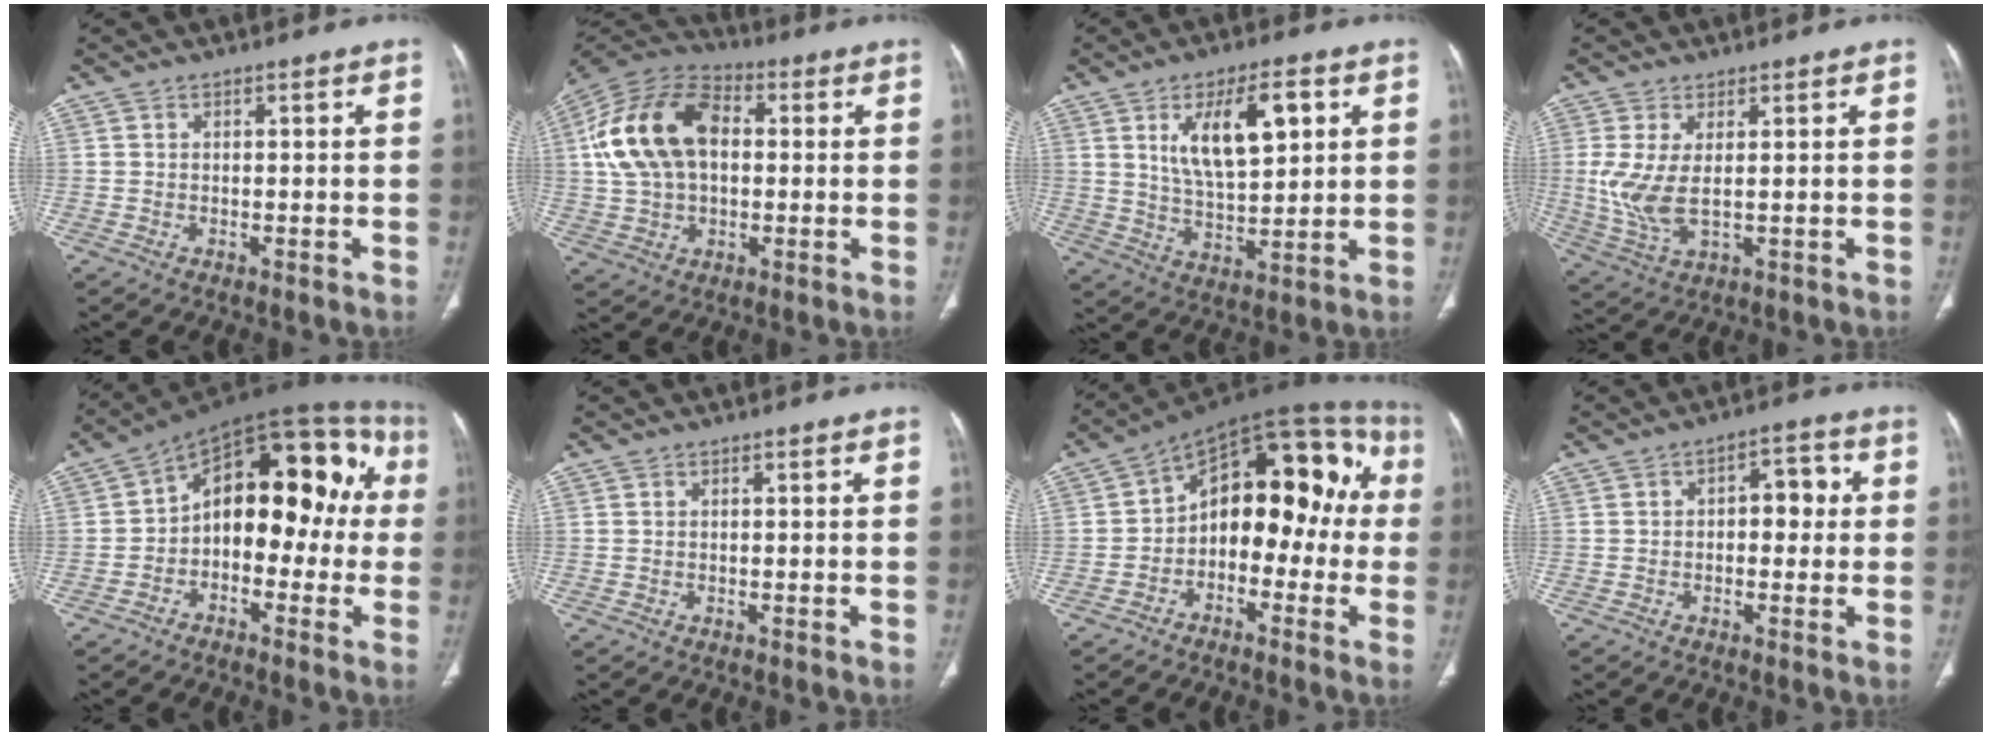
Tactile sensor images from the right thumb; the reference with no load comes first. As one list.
[{"total": 18.3, "force": [2.6, 11.9, 13.7], "torque": [-0.251, 0.026, 0.040]}, {"total": 12.9, "force": [4.5, 5.5, 10.8], "torque": [-0.167, -0.013, 0.086]}, {"total": 7.6, "force": [0.5, 3.3, 6.8], "torque": [-0.161, -0.013, 0.022]}, {"total": 19.5, "force": [-0.1, 11.4, 15.8], "torque": [-0.173, 0.058, -0.018]}, {"total": 0.0}, {"total": 18.7, "force": [-0.9, 11.3, 14.9], "torque": [-0.156, 0.060, -0.030]}, {"total": 6.2, "force": [0.5, 3.8, 4.9], "torque": [-0.038, 0.021, -0.001]}]